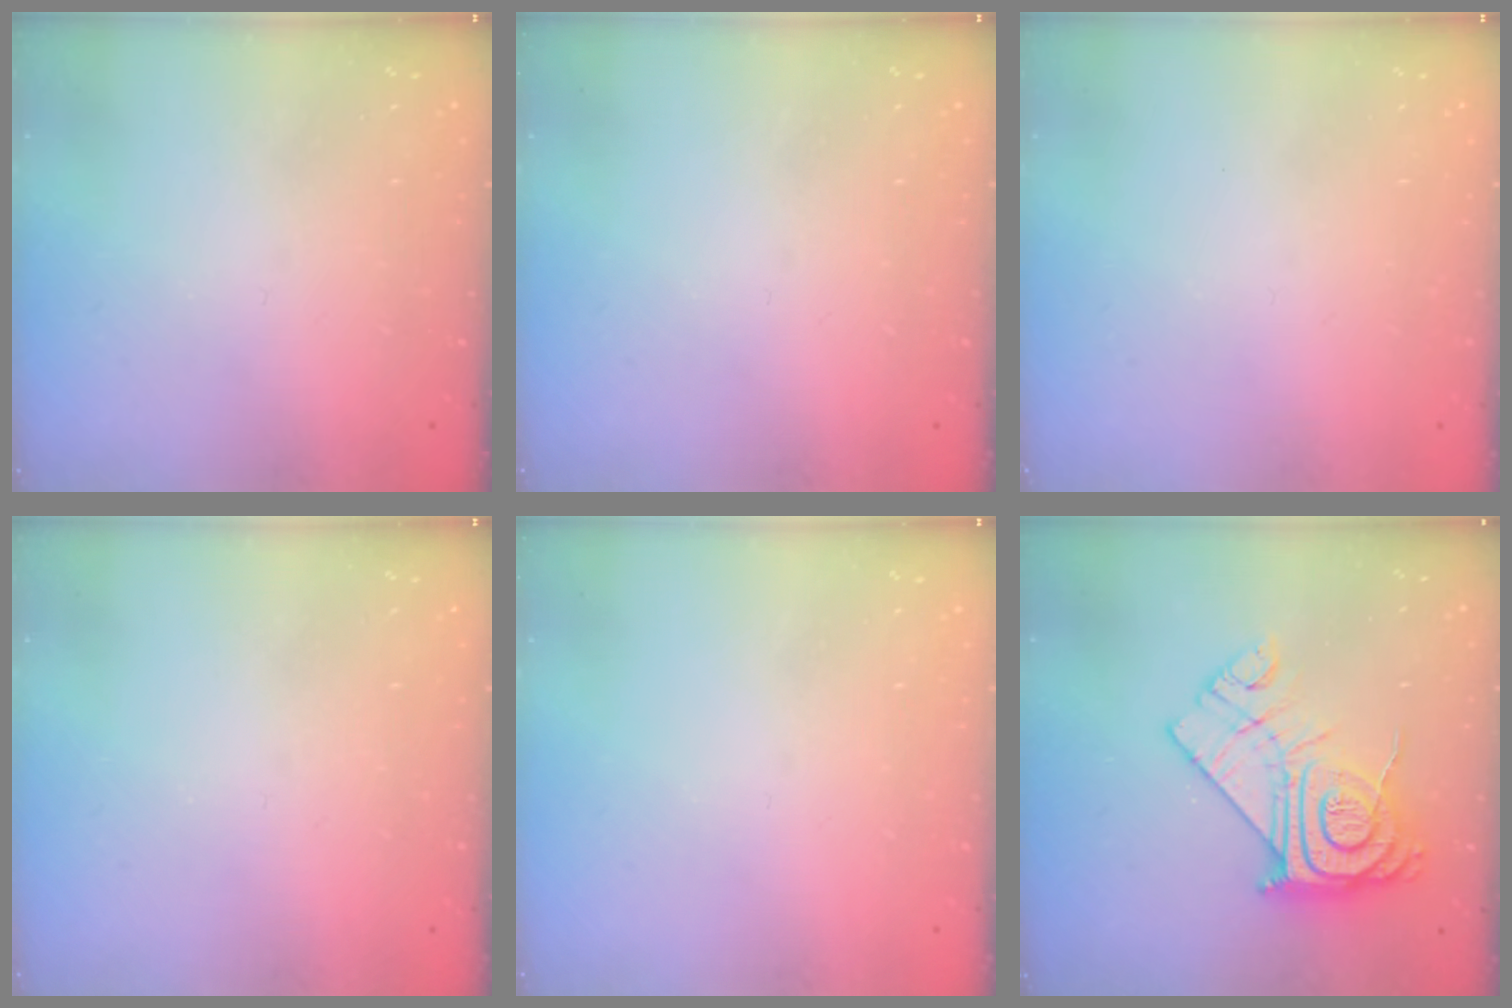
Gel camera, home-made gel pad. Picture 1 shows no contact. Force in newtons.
{"total": 0.0}
{"total": 1.7, "press": 1.6, "slide": 0.1}
{"total": 0.0}
{"total": 0.0}
{"total": 18.1, "press": 18.0, "slide": 1.5}